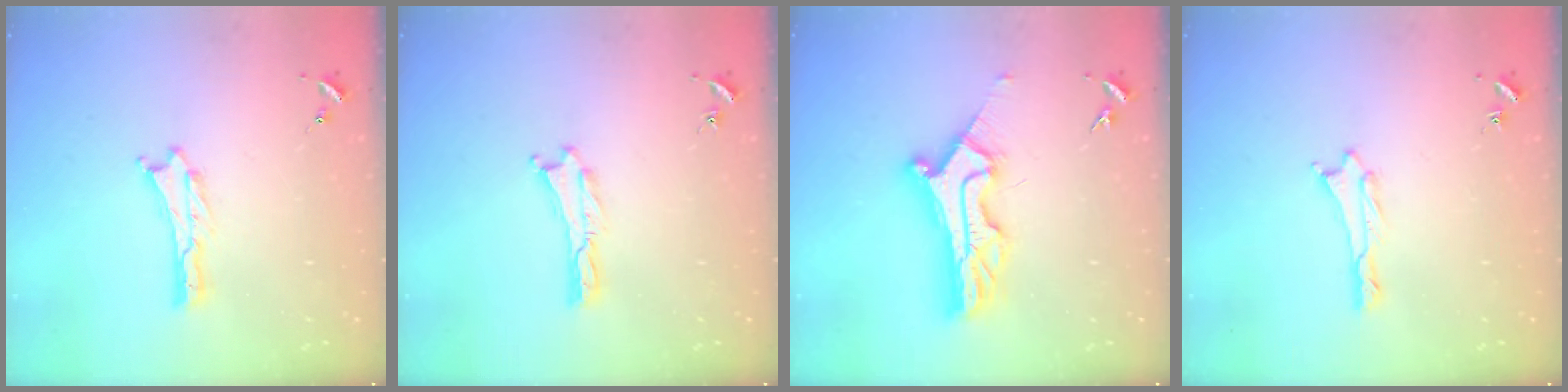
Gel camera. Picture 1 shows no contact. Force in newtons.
{"total": 0.0}
{"total": 11.4, "press": 11.3, "slide": 1.2}
{"total": 0.6, "press": 0.6, "slide": 0.1}